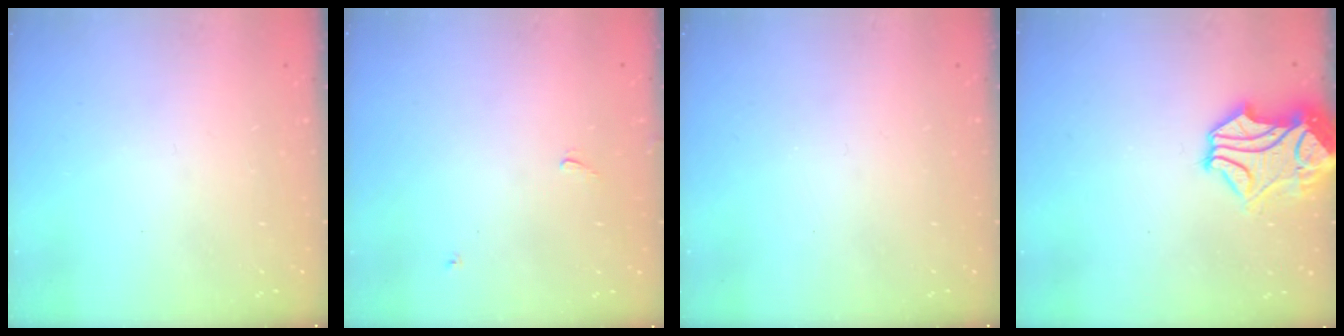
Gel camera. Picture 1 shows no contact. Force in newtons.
{"total": 3.9, "press": 3.9, "slide": 0.3}
{"total": 0.0}
{"total": 3.2, "press": 2.8, "slide": 1.6}